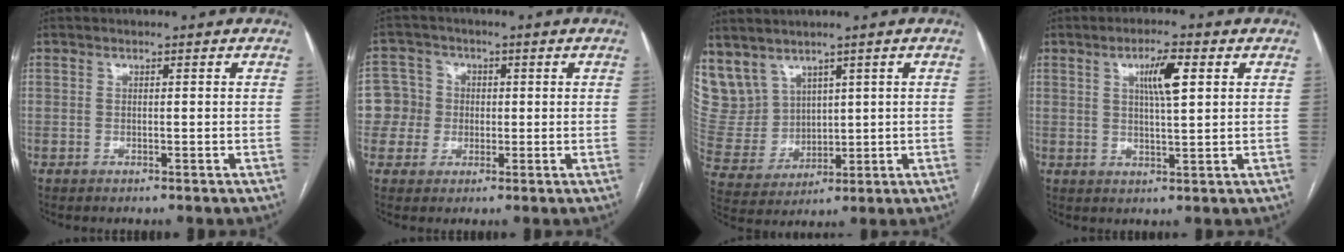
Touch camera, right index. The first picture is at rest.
{"total": 5.7, "force": [-0.1, 5.7, 0.2], "torque": [0.003, 0.023, 0.000]}
{"total": 10.3, "force": [6.2, 7.8, 2.5], "torque": [-0.079, 0.034, 0.158]}
{"total": 5.7, "force": [2.0, 0.7, 5.3], "torque": [-0.094, 0.004, 0.035]}